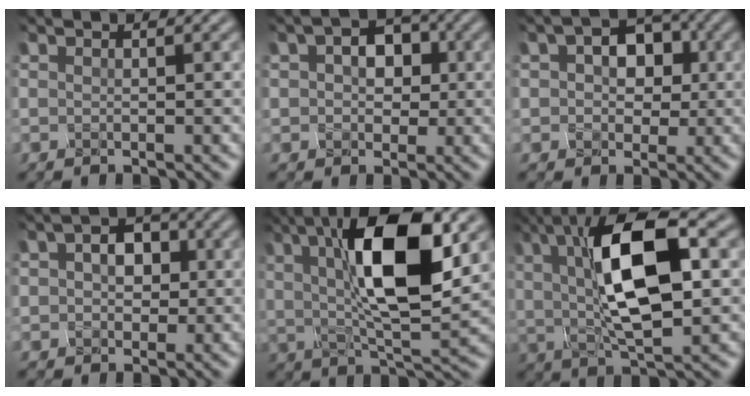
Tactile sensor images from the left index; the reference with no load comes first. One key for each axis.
{"total": 4.8, "fx": 0.4, "fy": 3.4, "fz": 3.3, "tx": -0.053, "ty": 0.011, "tz": -0.015}
{"total": 5.6, "fx": 0.5, "fy": 4.0, "fz": 3.9, "tx": -0.060, "ty": 0.005, "tz": -0.010}
{"total": 4.0, "fx": 0.2, "fy": 2.9, "fz": 2.7, "tx": -0.044, "ty": 0.009, "tz": -0.013}
{"total": 12.3, "fx": 2.8, "fy": 4.2, "fz": 11.2, "tx": -0.180, "ty": 0.002, "tz": 0.037}
{"total": 12.0, "fx": 1.6, "fy": 4.6, "fz": 11.0, "tx": -0.184, "ty": 0.010, "tz": 0.017}